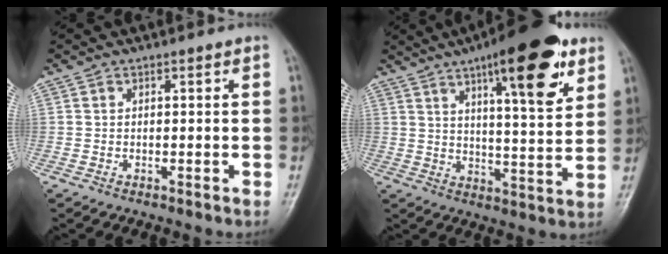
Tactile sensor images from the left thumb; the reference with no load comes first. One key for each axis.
{"total": 17.8, "fx": 9.7, "fy": 4.9, "fz": 14.1, "tx": -0.181, "ty": -0.039, "tz": 0.142}